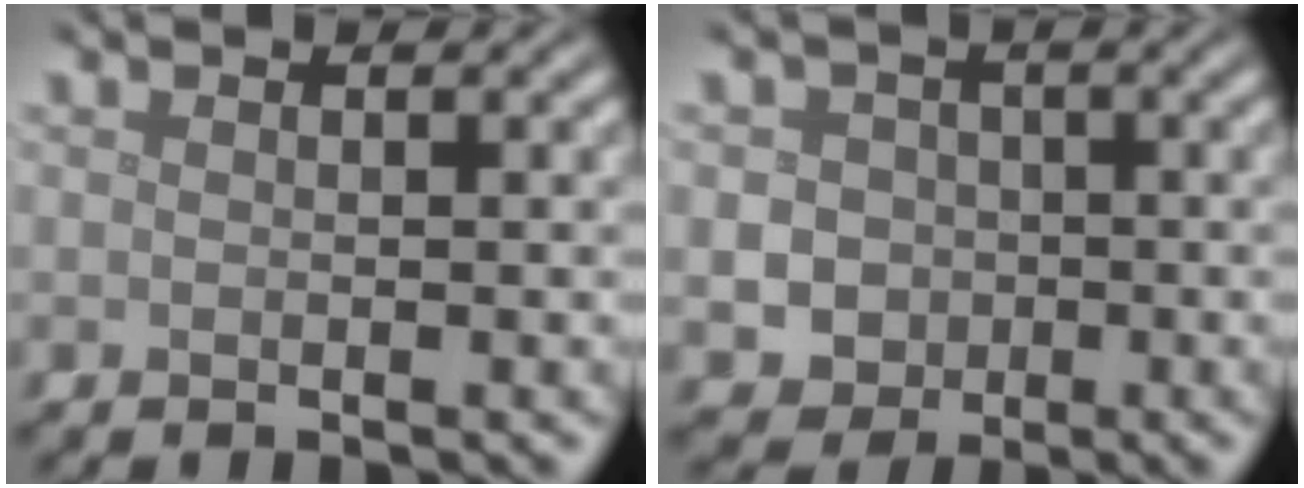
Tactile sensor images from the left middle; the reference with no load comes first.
{"total": 3.8, "force": [-0.7, 3.6, 1.0], "torque": [0.003, 0.008, -0.026]}